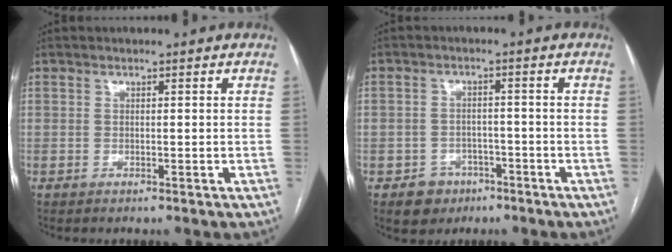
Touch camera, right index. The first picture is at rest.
{"total": 4.6, "force": [-2.5, 3.8, 0.6], "torque": [-0.002, 0.013, -0.031]}